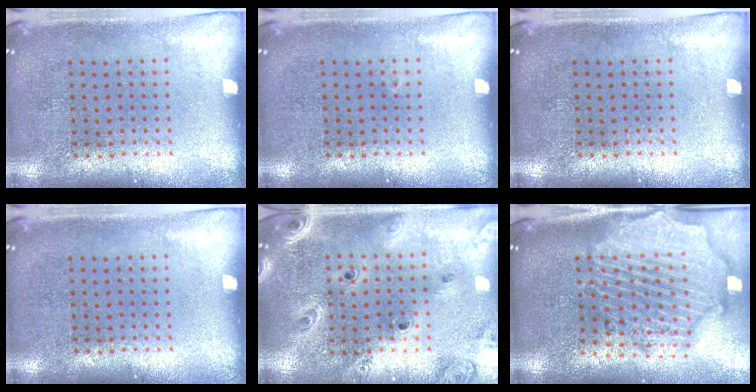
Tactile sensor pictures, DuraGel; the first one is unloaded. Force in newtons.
{"total": 0.0}
{"total": 0.0}
{"total": 0.0}
{"total": 2.8, "press": 2.3, "slide": 1.5}
{"total": 3.2, "press": 2.8, "slide": 1.6}